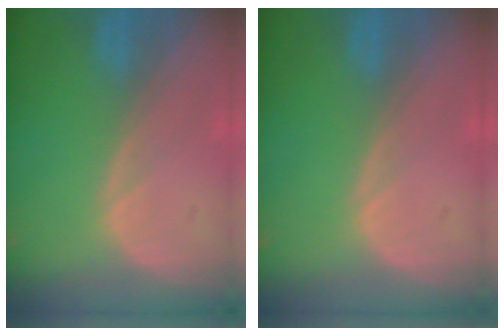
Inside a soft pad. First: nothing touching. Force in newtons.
{"total": 0.0}